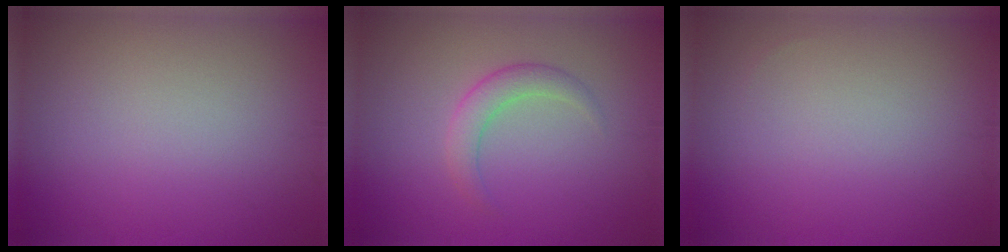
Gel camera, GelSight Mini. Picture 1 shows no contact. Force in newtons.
{"total": 2.2, "press": 2.2, "slide": 0.0}
{"total": 0.0}